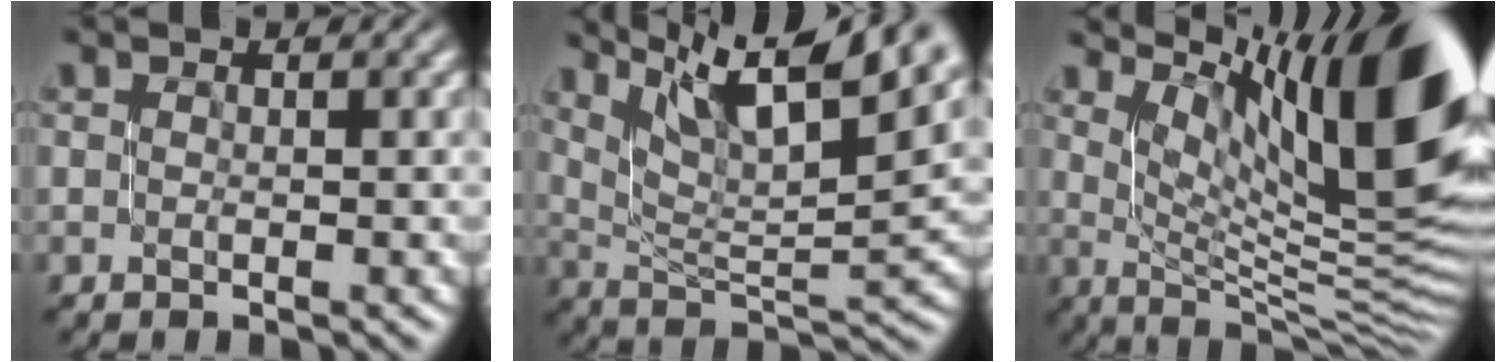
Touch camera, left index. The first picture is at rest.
{"total": 13.0, "force": [9.1, 3.2, 8.7], "torque": [-0.142, 0.011, 0.150]}
{"total": 13.4, "force": [5.9, 3.7, 11.4], "torque": [-0.143, 0.005, 0.102]}